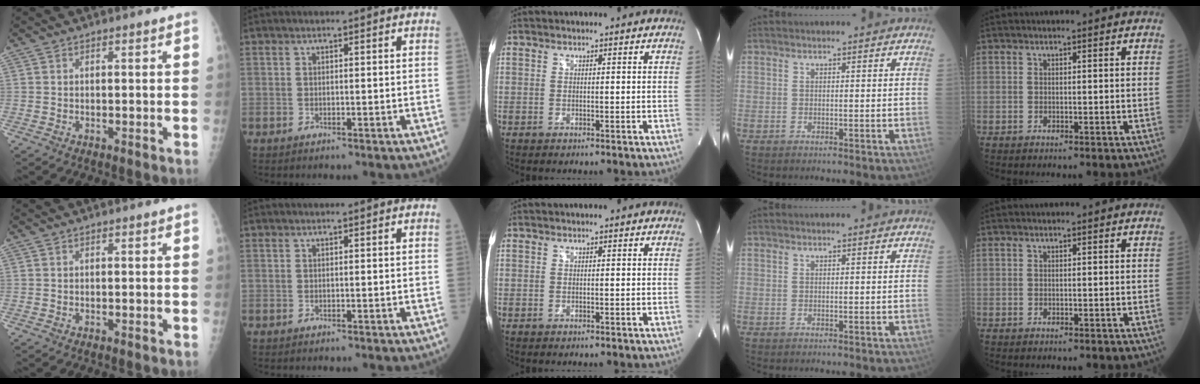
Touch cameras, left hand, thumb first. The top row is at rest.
{}